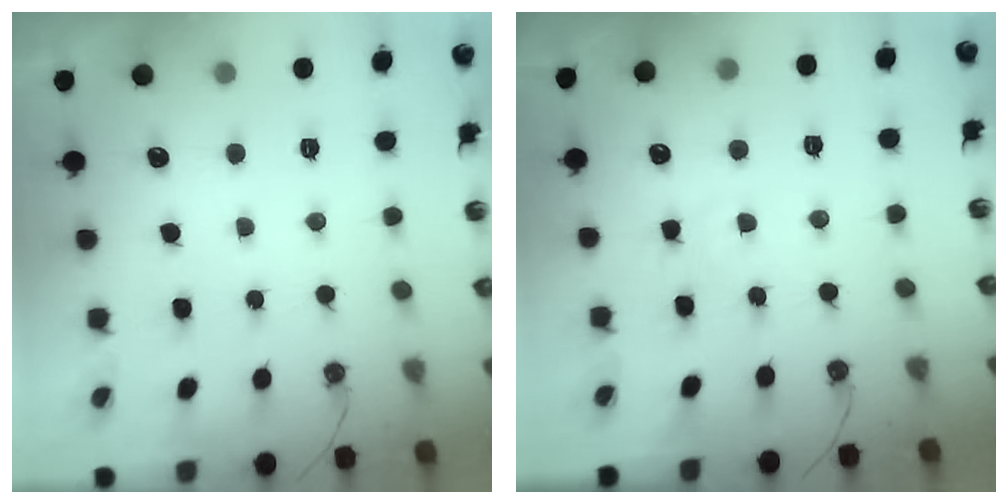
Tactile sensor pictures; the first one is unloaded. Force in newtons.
{"total": 4.6, "press": 4.5, "slide": 0.6}